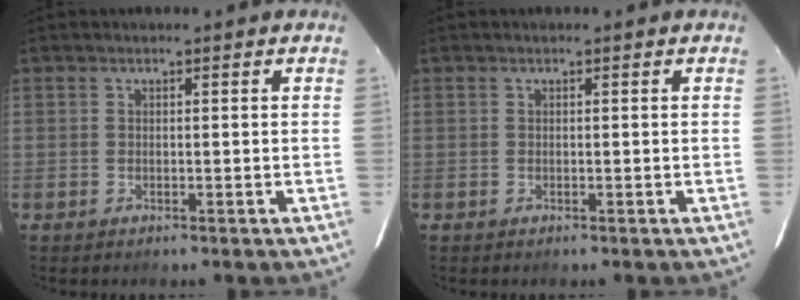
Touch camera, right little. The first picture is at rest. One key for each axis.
{"total": 0.0}